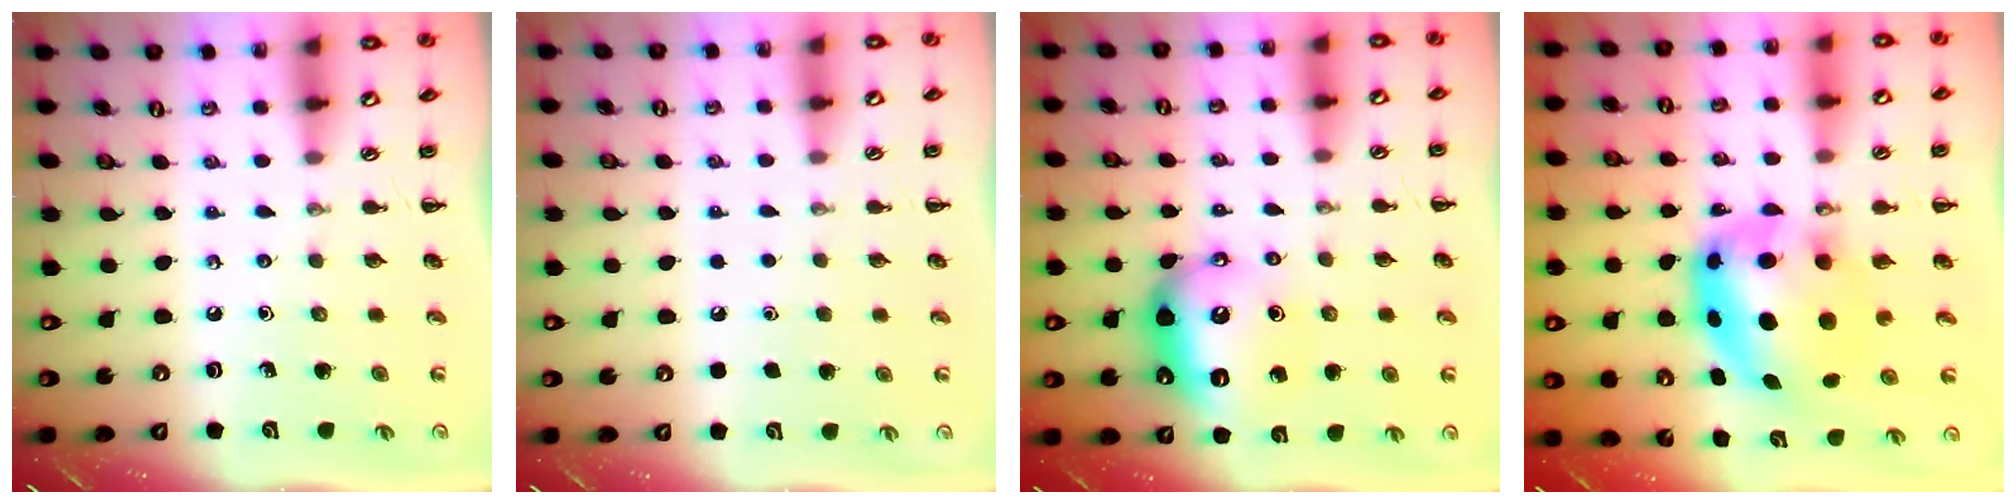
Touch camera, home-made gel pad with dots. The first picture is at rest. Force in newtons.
{"total": 1.7, "press": 1.7, "slide": 0.1}
{"total": 12.0, "press": 11.9, "slide": 1.4}
{"total": 8.6, "press": 8.4, "slide": 1.9}